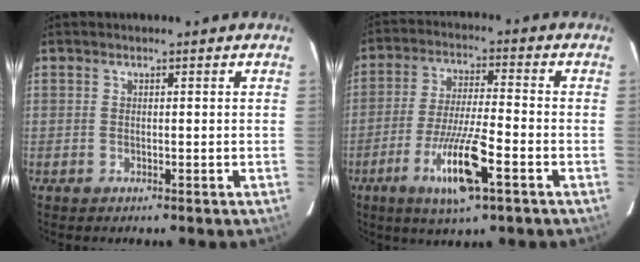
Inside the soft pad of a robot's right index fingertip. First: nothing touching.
{"total": 11.3, "force": [-5.2, 0.9, 10.0], "torque": [-0.190, -0.019, -0.091]}